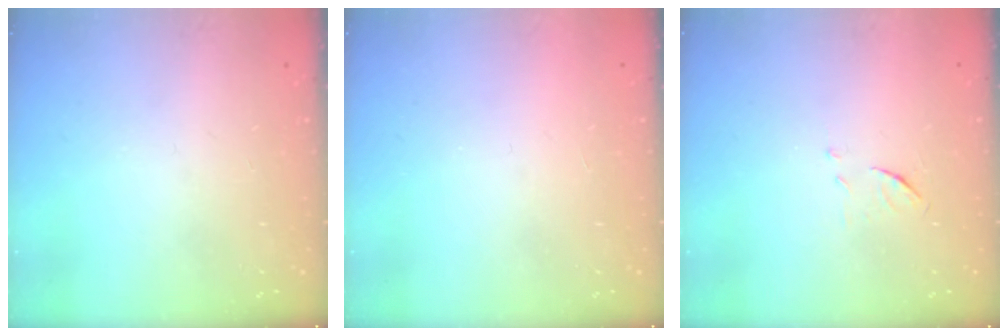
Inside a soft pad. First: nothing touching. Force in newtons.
{"total": 1.6, "press": 1.6, "slide": 0.1}
{"total": 6.3, "press": 6.3, "slide": 0.6}